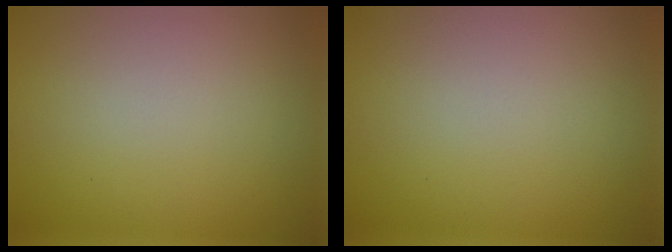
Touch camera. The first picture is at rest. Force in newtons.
{"total": 0.0}